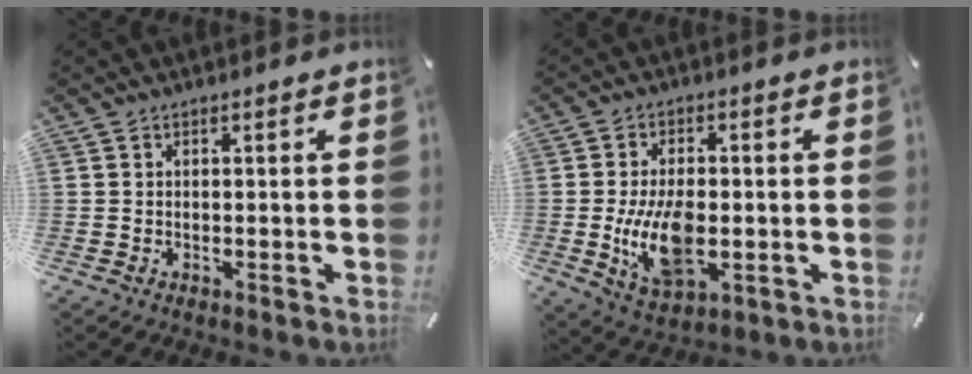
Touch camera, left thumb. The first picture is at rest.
{"total": 11.9, "force": [-1.6, 6.5, 9.8], "torque": [-0.197, -0.014, -0.027]}